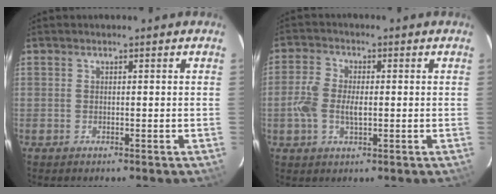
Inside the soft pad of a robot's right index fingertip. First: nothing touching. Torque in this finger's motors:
{"motor_torque": [0.11, 0.04, 0.27, 0.08]}